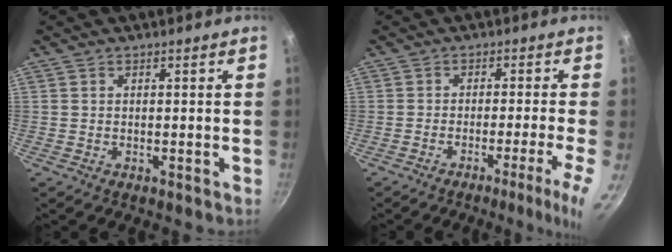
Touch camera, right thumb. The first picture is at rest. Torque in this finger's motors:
{"motor_torque": [0.56, 0.34, 0.42, -0.77, 0.05]}